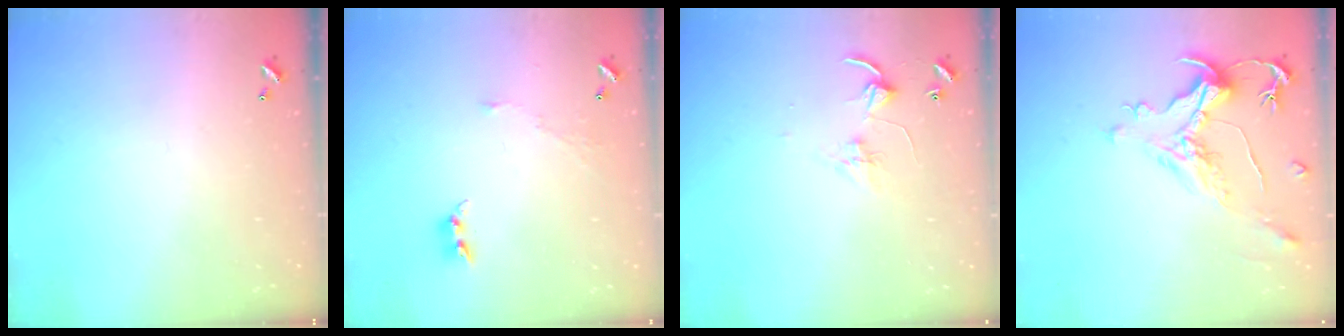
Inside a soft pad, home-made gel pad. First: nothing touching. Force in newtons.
{"total": 4.1, "press": 4.0, "slide": 0.5}
{"total": 2.7, "press": 2.7, "slide": 0.2}
{"total": 1.2, "press": 0.7, "slide": 1.0}